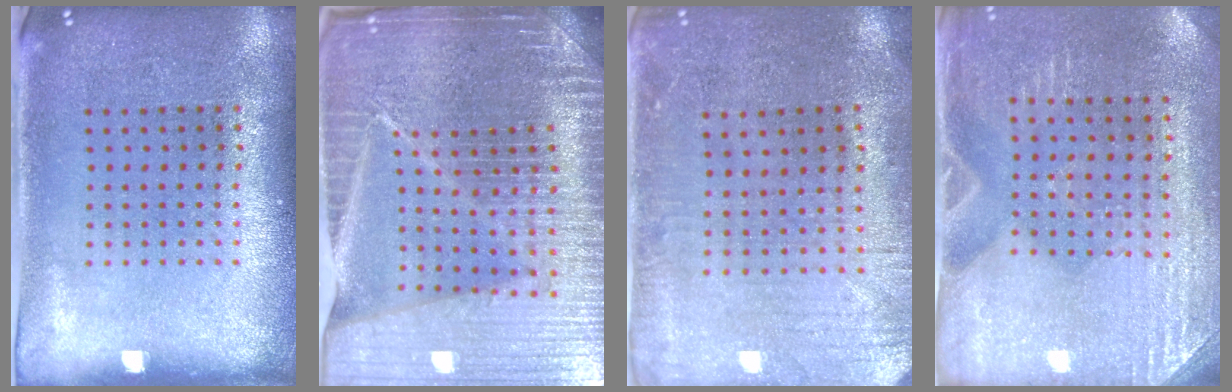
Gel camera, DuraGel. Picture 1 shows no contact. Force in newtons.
{"total": 6.5, "press": 5.7, "slide": 3.3}
{"total": 0.6, "press": 0.4, "slide": 0.4}
{"total": 3.0, "press": 2.9, "slide": 0.7}